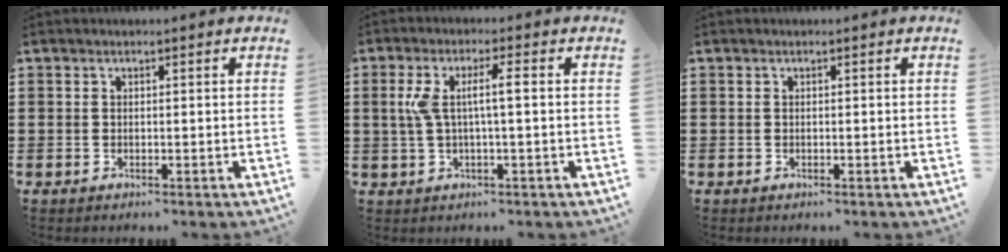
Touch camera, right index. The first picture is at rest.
{"total": 5.4, "force": [0.3, 0.7, 5.4], "torque": [-0.123, -0.006, -0.006]}
{"total": 0.0}